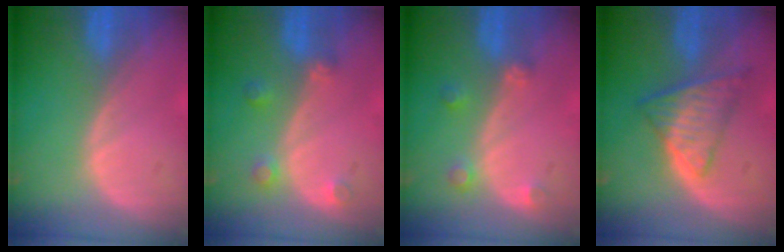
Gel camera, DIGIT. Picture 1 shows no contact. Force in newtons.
{"total": 3.0, "press": 2.8, "slide": 1.1}
{"total": 2.6, "press": 2.5, "slide": 0.5}
{"total": 7.0, "press": 6.1, "slide": 3.5}